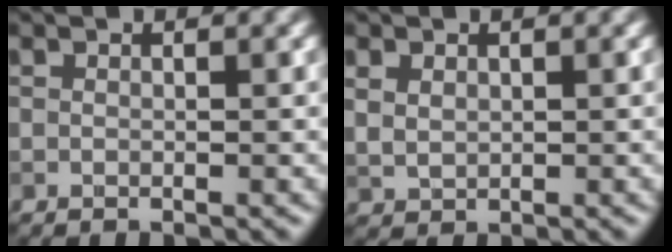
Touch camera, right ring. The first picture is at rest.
{"total": 1.6, "force": [0.6, 1.2, 0.9], "torque": [-0.020, -0.001, 0.017]}